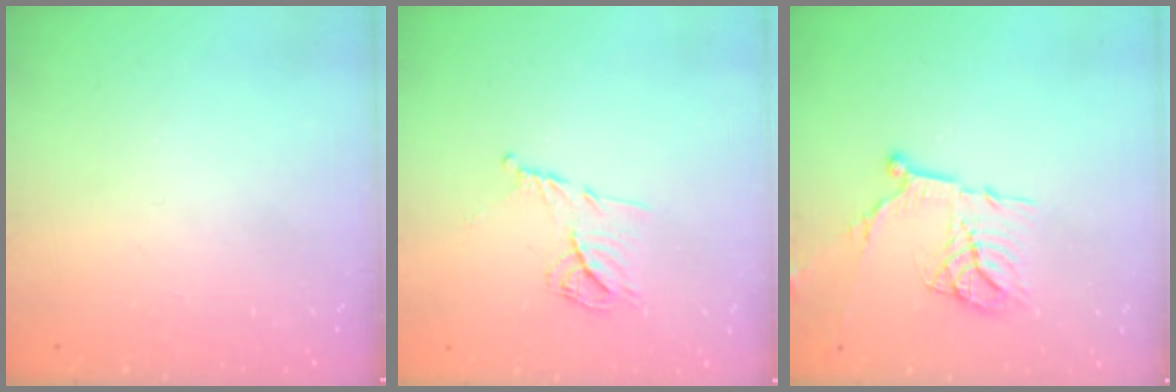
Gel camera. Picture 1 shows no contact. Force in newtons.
{"total": 9.8, "press": 9.8, "slide": 0.6}
{"total": 14.7, "press": 14.7, "slide": 1.6}